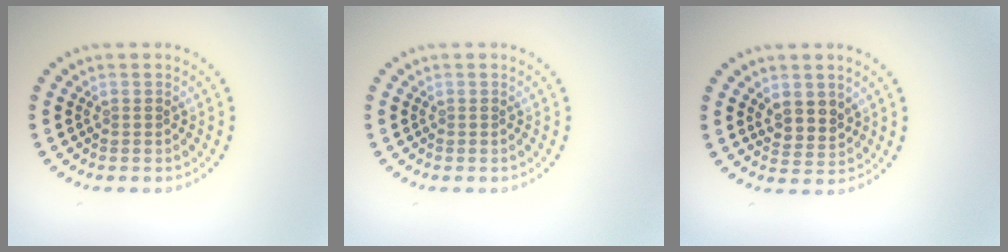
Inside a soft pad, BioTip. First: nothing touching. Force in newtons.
{"total": 0.0}
{"total": 2.4, "press": 2.1, "slide": 1.1}